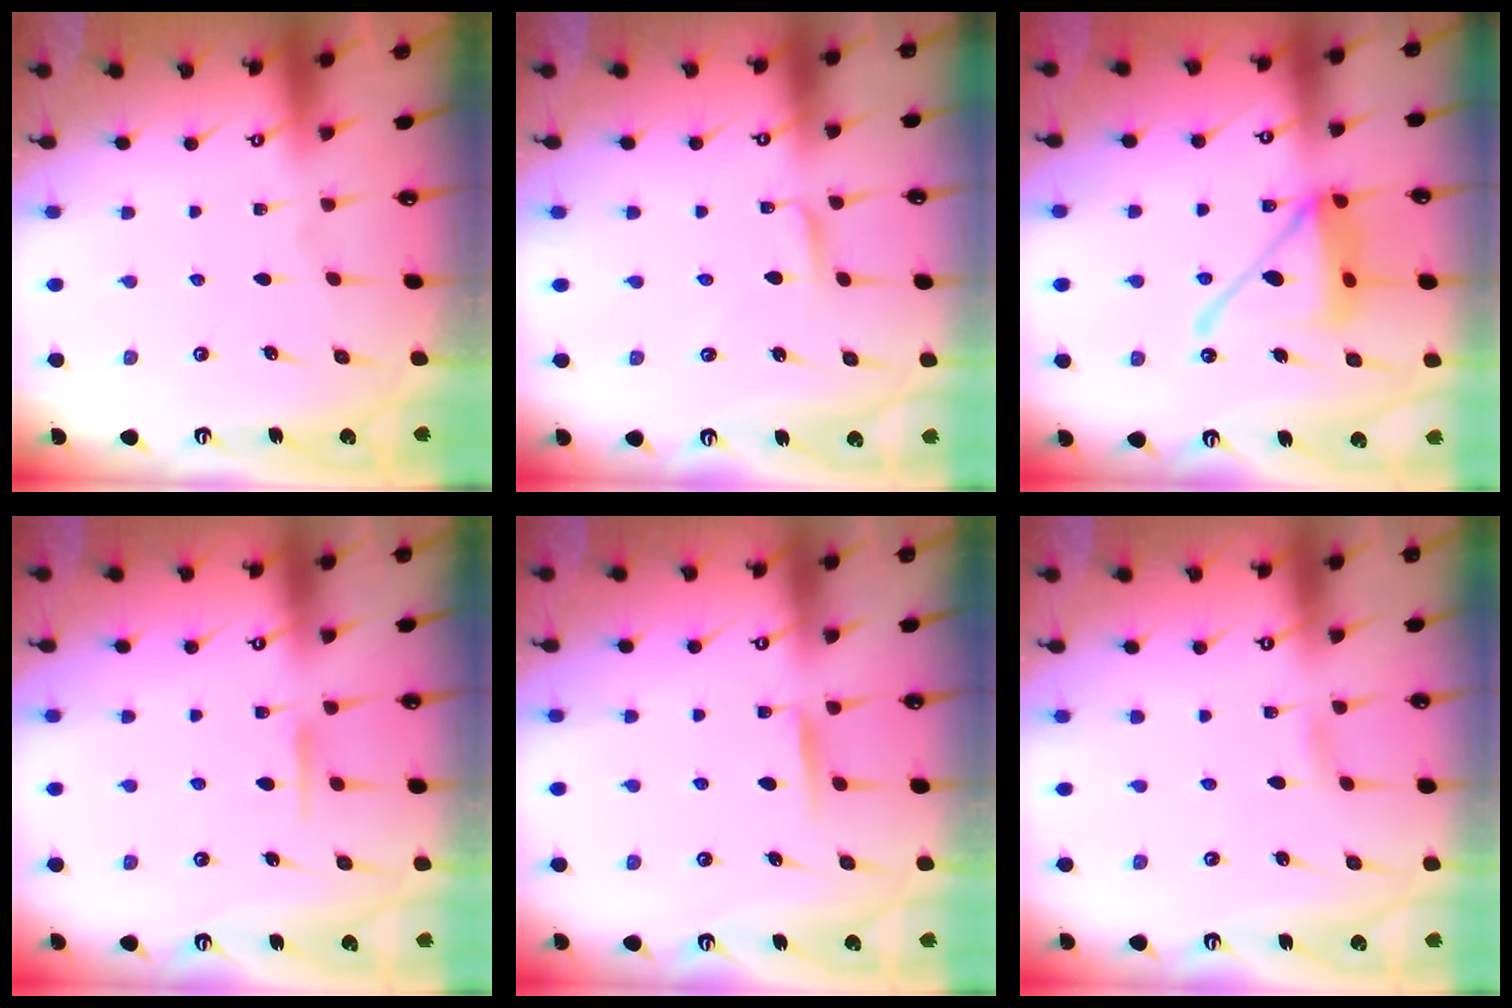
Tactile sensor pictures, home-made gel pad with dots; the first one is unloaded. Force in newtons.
{"total": 1.9, "press": 1.9, "slide": 0.2}
{"total": 15.5, "press": 15.4, "slide": 1.6}
{"total": 6.7, "press": 6.7, "slide": 0.7}
{"total": 6.1, "press": 6.1, "slide": 0.9}
{"total": 1.7, "press": 1.7, "slide": 0.2}